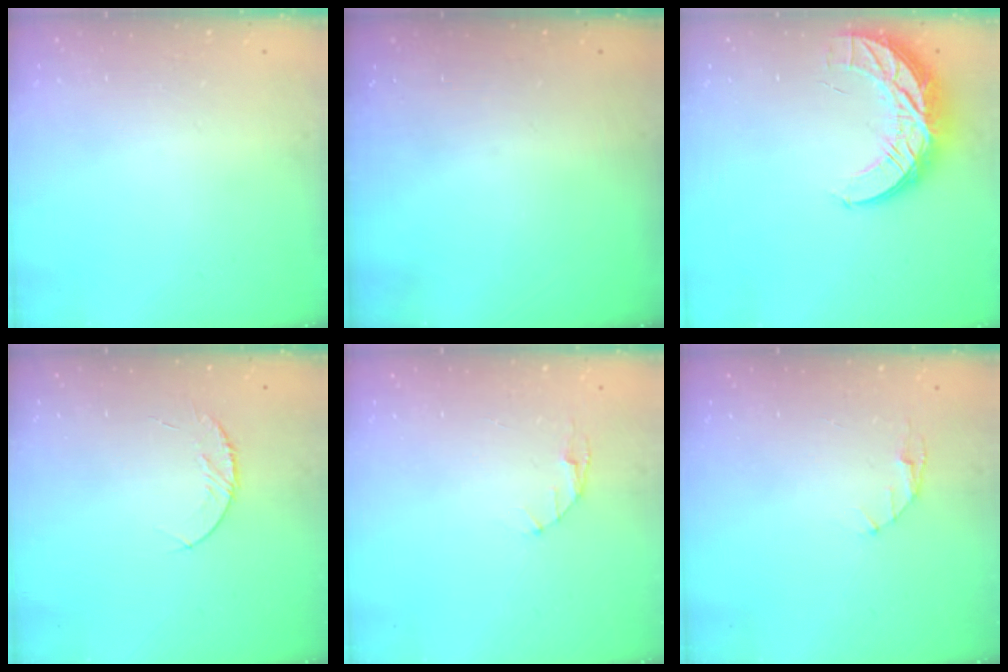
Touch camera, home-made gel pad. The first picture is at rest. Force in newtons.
{"total": 0.0}
{"total": 11.6, "press": 11.6, "slide": 0.9}
{"total": 5.3, "press": 5.3, "slide": 0.6}
{"total": 2.9, "press": 2.9, "slide": 0.4}
{"total": 2.9, "press": 2.9, "slide": 0.4}